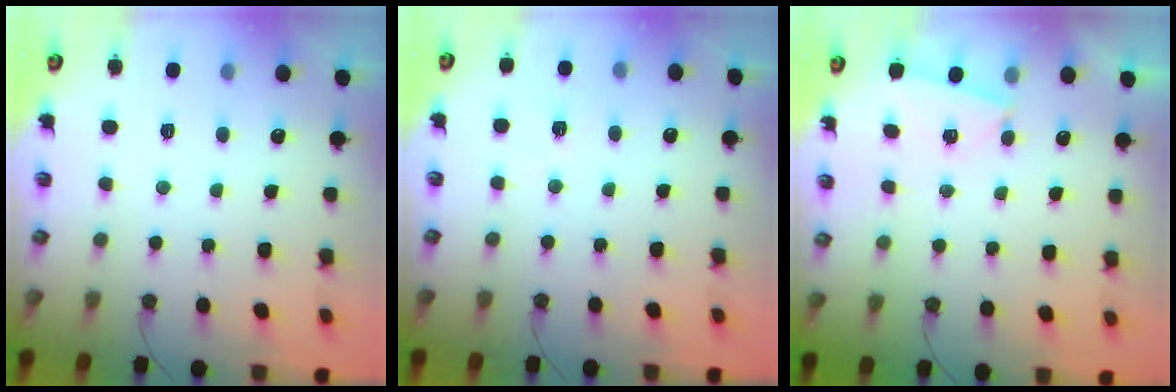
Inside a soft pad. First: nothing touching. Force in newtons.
{"total": 3.2, "press": 2.6, "slide": 2.0}
{"total": 2.5, "press": 2.1, "slide": 1.5}